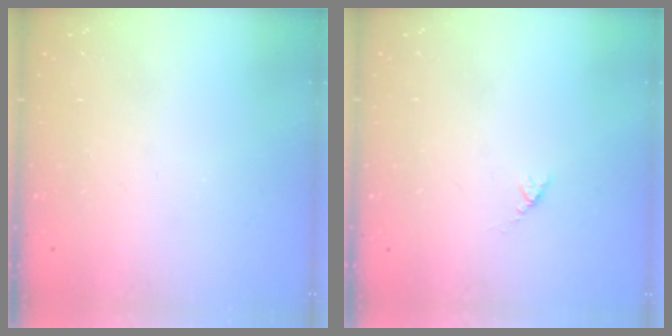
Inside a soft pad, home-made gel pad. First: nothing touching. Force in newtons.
{"total": 2.7, "press": 2.6, "slide": 0.4}